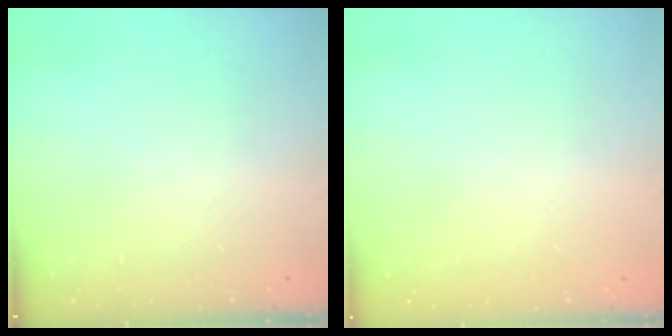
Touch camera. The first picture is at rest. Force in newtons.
{"total": 0.0}